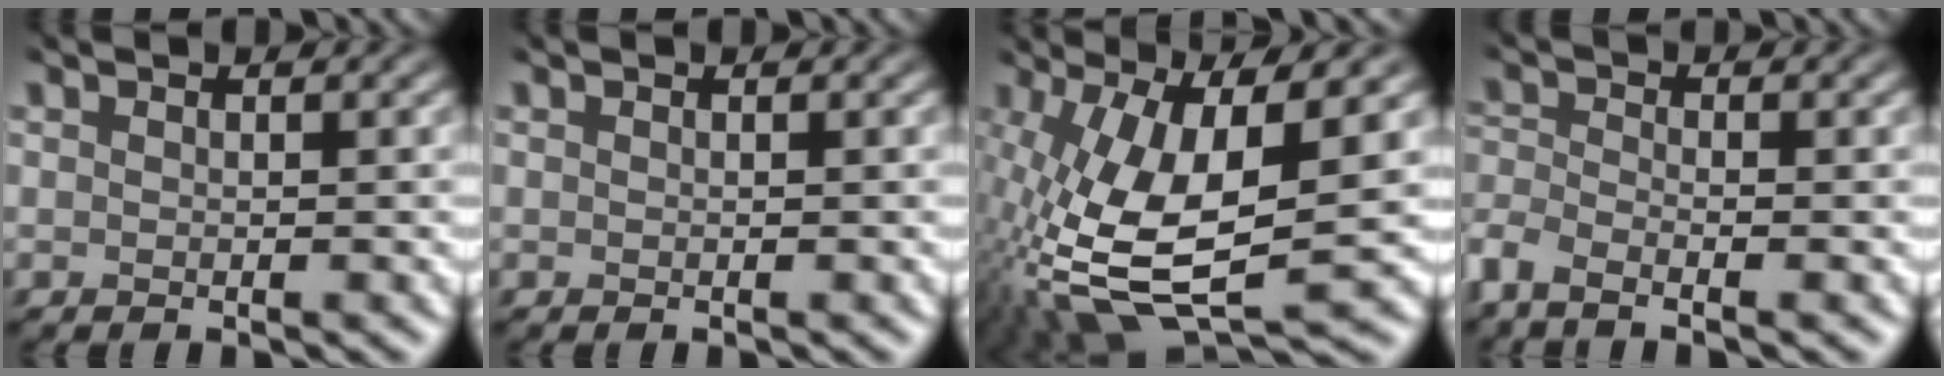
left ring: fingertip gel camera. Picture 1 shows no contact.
{"total": 0.0}
{"total": 12.5, "force": [-2.3, 4.9, 11.3], "torque": [-0.237, -0.022, -0.029]}
{"total": 3.2, "force": [-2.5, 0.7, 1.9], "torque": [-0.055, -0.009, -0.053]}